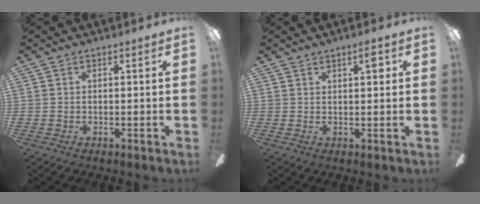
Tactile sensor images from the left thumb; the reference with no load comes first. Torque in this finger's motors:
{"motor_torque": [-0.16, 0.07, -0.08, -0.04, 0.05]}